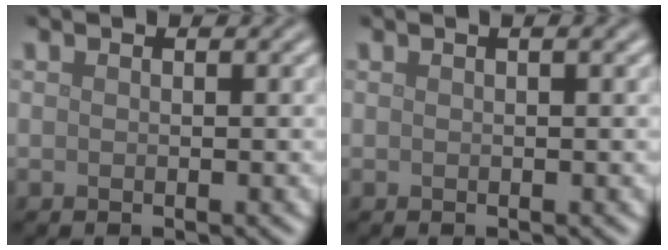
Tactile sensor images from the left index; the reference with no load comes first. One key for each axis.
{"total": 1.5, "fx": 0.7, "fy": 0.4, "fz": 1.3, "tx": -0.016, "ty": 0.005, "tz": 0.006}